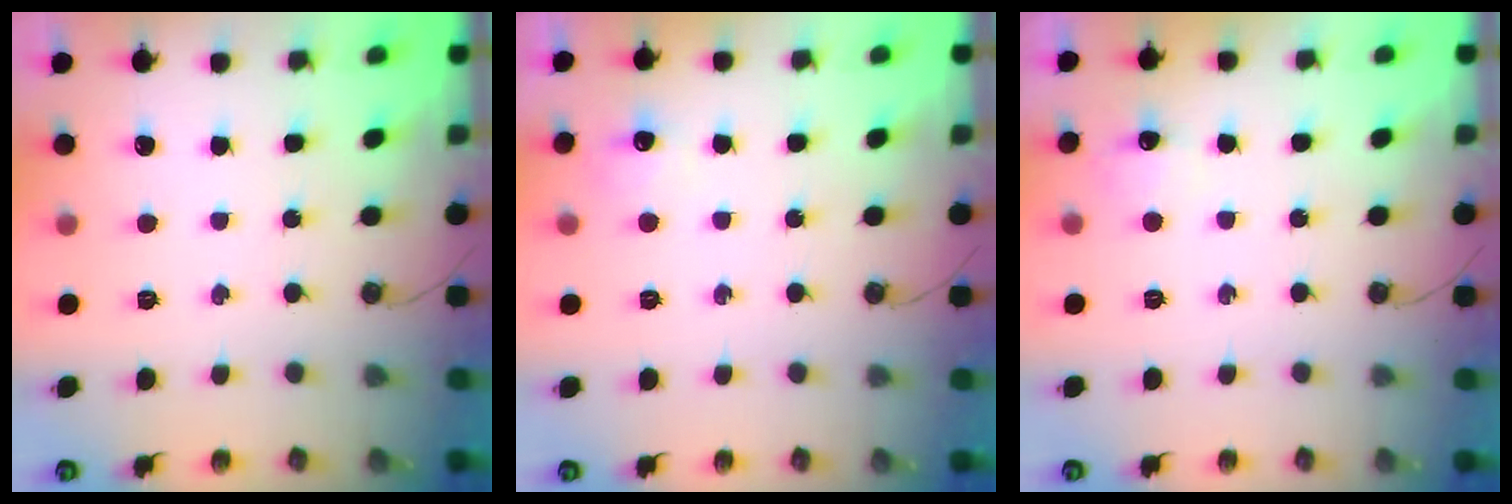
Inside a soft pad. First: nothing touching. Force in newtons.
{"total": 6.1, "press": 6.0, "slide": 0.9}
{"total": 6.1, "press": 6.1, "slide": 0.8}